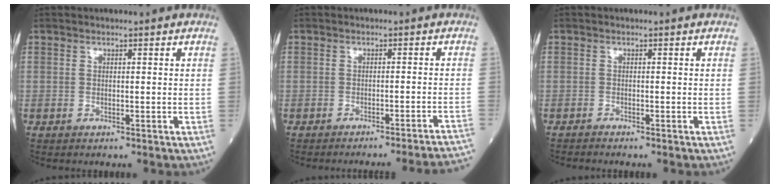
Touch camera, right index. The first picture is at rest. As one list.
[{"total": 14.4, "force": [-13.9, -2.2, 3.2], "torque": [0.003, -0.020, -0.158]}, {"total": 1.1, "force": [-1.1, -0.1, 0.2], "torque": [-0.001, 0.001, -0.020]}]